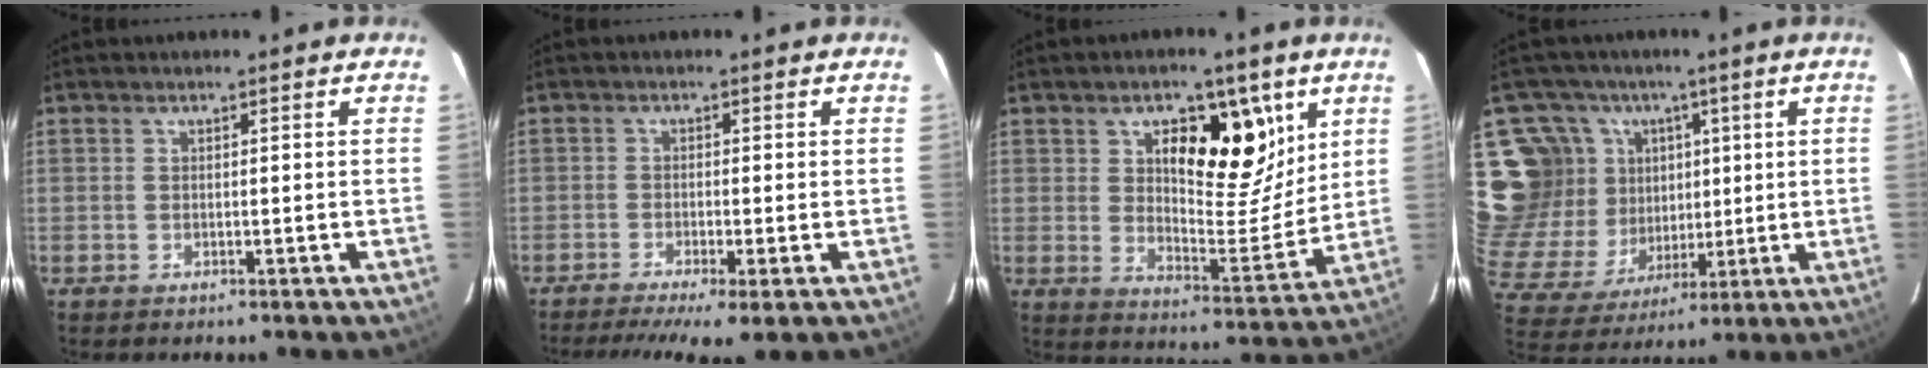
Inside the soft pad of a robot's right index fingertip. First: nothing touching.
{"total": 7.3, "force": [-4.7, 0.8, 5.5], "torque": [-0.093, -0.012, -0.079]}
{"total": 13.5, "force": [5.9, 5.8, 10.7], "torque": [-0.147, 0.002, 0.098]}
{"total": 23.7, "force": [7.3, 19.3, 11.7], "torque": [-0.290, 0.073, 0.161]}